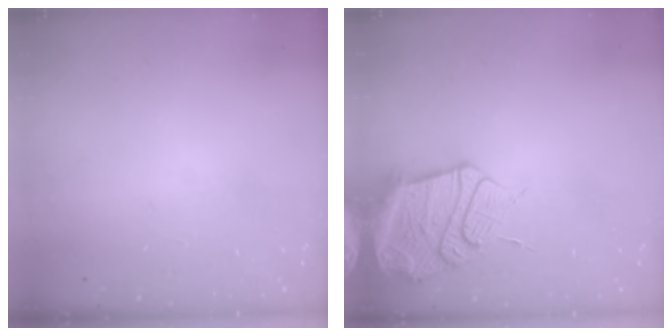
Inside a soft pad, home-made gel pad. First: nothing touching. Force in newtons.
{"total": 17.2, "press": 17.1, "slide": 1.7}